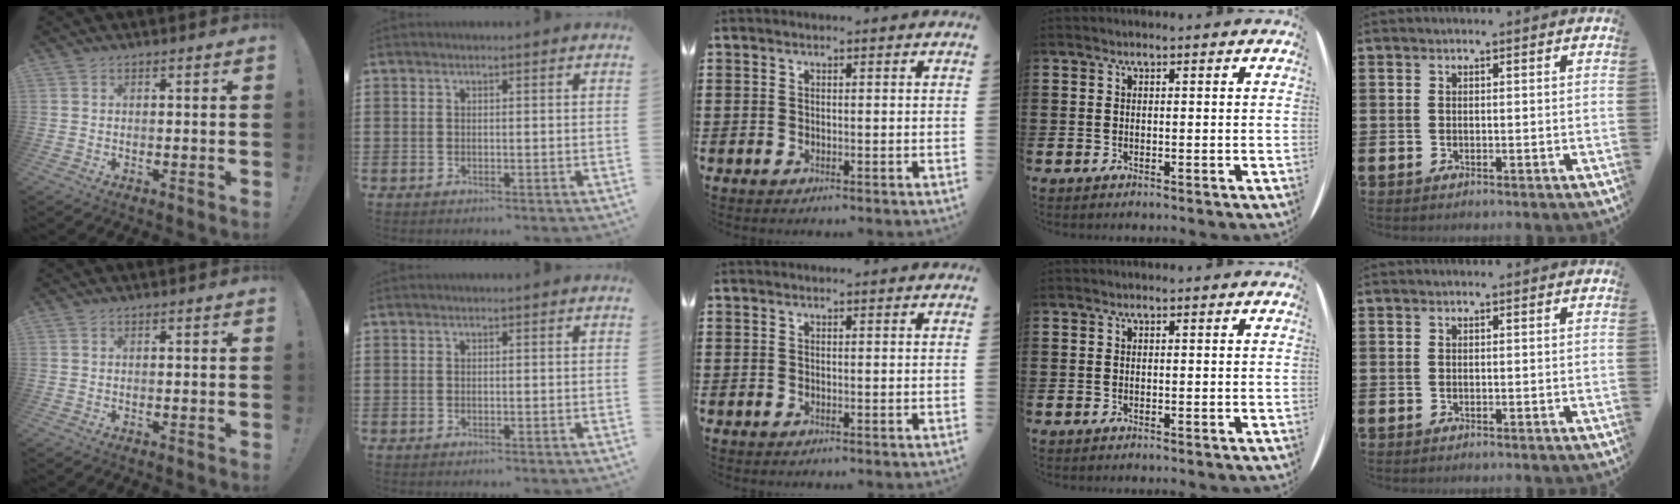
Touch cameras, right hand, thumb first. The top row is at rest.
{}